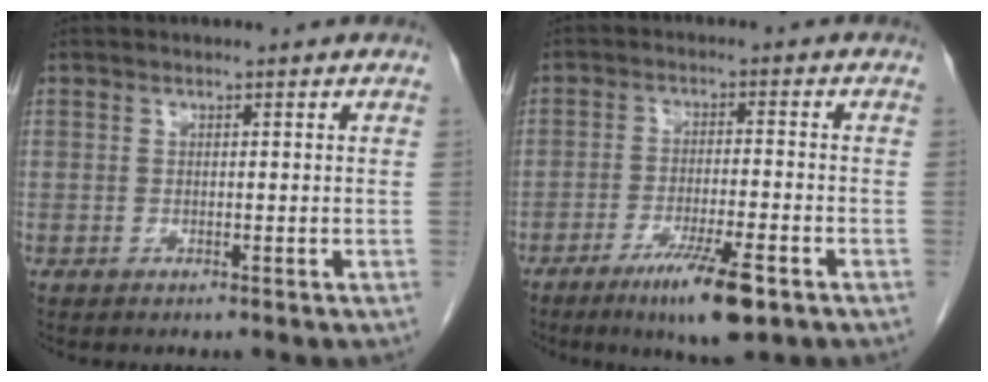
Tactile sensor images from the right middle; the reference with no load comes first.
{"total": 8.5, "force": [-5.1, 0.7, 6.8], "torque": [-0.119, -0.017, -0.081]}